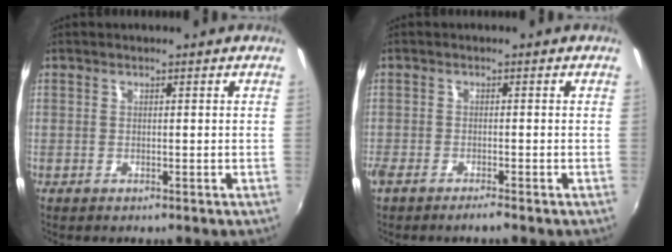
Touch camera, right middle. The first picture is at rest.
{"total": 2.5, "force": [-2.2, 0.1, 1.3], "torque": [-0.038, -0.008, -0.046]}